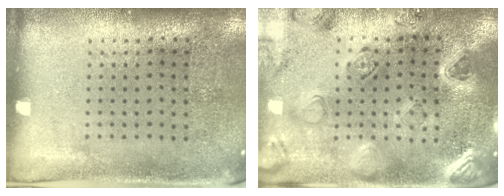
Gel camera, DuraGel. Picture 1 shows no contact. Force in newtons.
{"total": 2.2, "press": 2.2, "slide": 0.2}